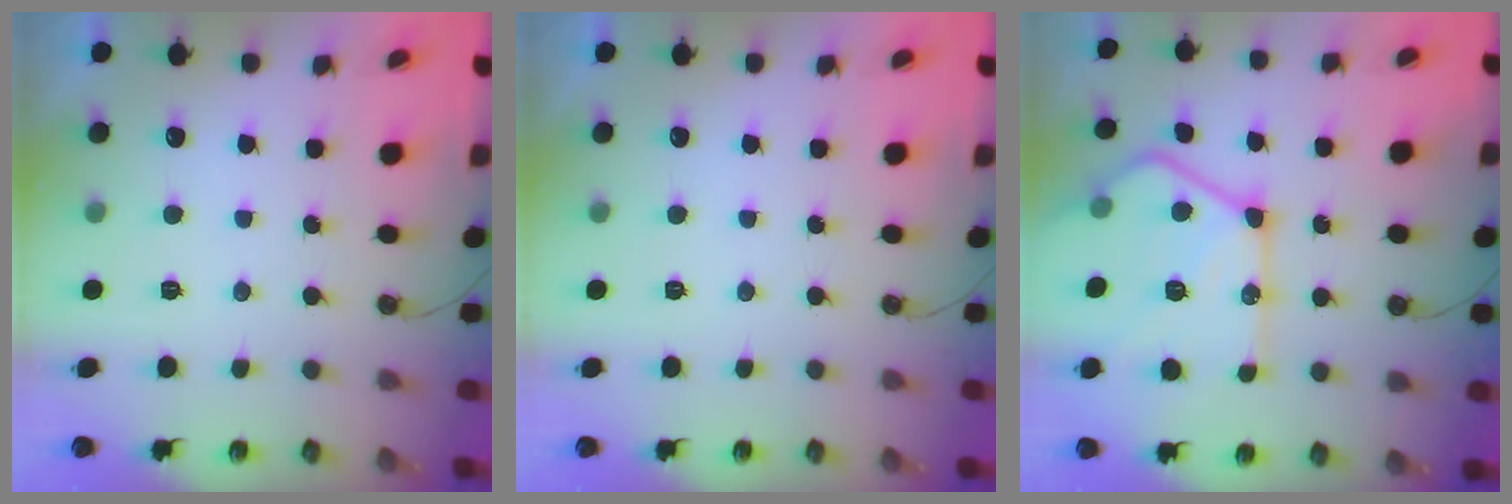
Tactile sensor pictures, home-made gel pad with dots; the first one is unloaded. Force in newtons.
{"total": 0.0}
{"total": 22.3, "press": 22.3, "slide": 1.1}